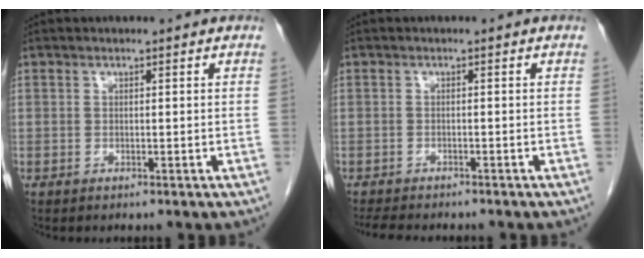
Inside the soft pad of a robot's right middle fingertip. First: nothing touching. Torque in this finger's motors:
{"motor_torque": [0.14, -0.09, 0.01, 0.01]}